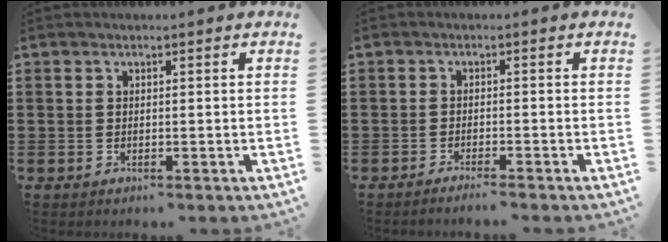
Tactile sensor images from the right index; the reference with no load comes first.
{"total": 1.5, "force": [-1.4, -0.3, 0.4], "torque": [-0.007, 0.002, -0.028]}